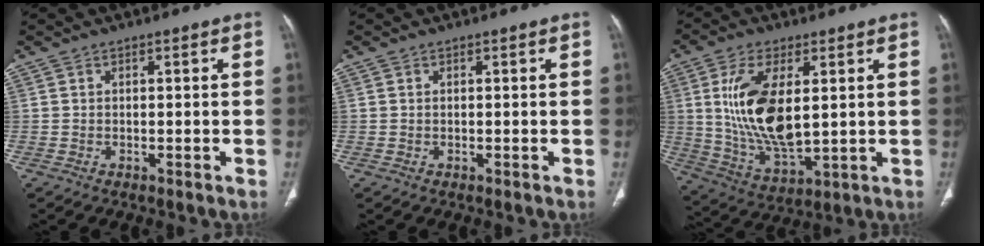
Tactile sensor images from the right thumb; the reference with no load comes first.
{"total": 0.0}
{"total": 15.9, "force": [2.9, 7.3, 13.8], "torque": [-0.267, -0.023, 0.068]}